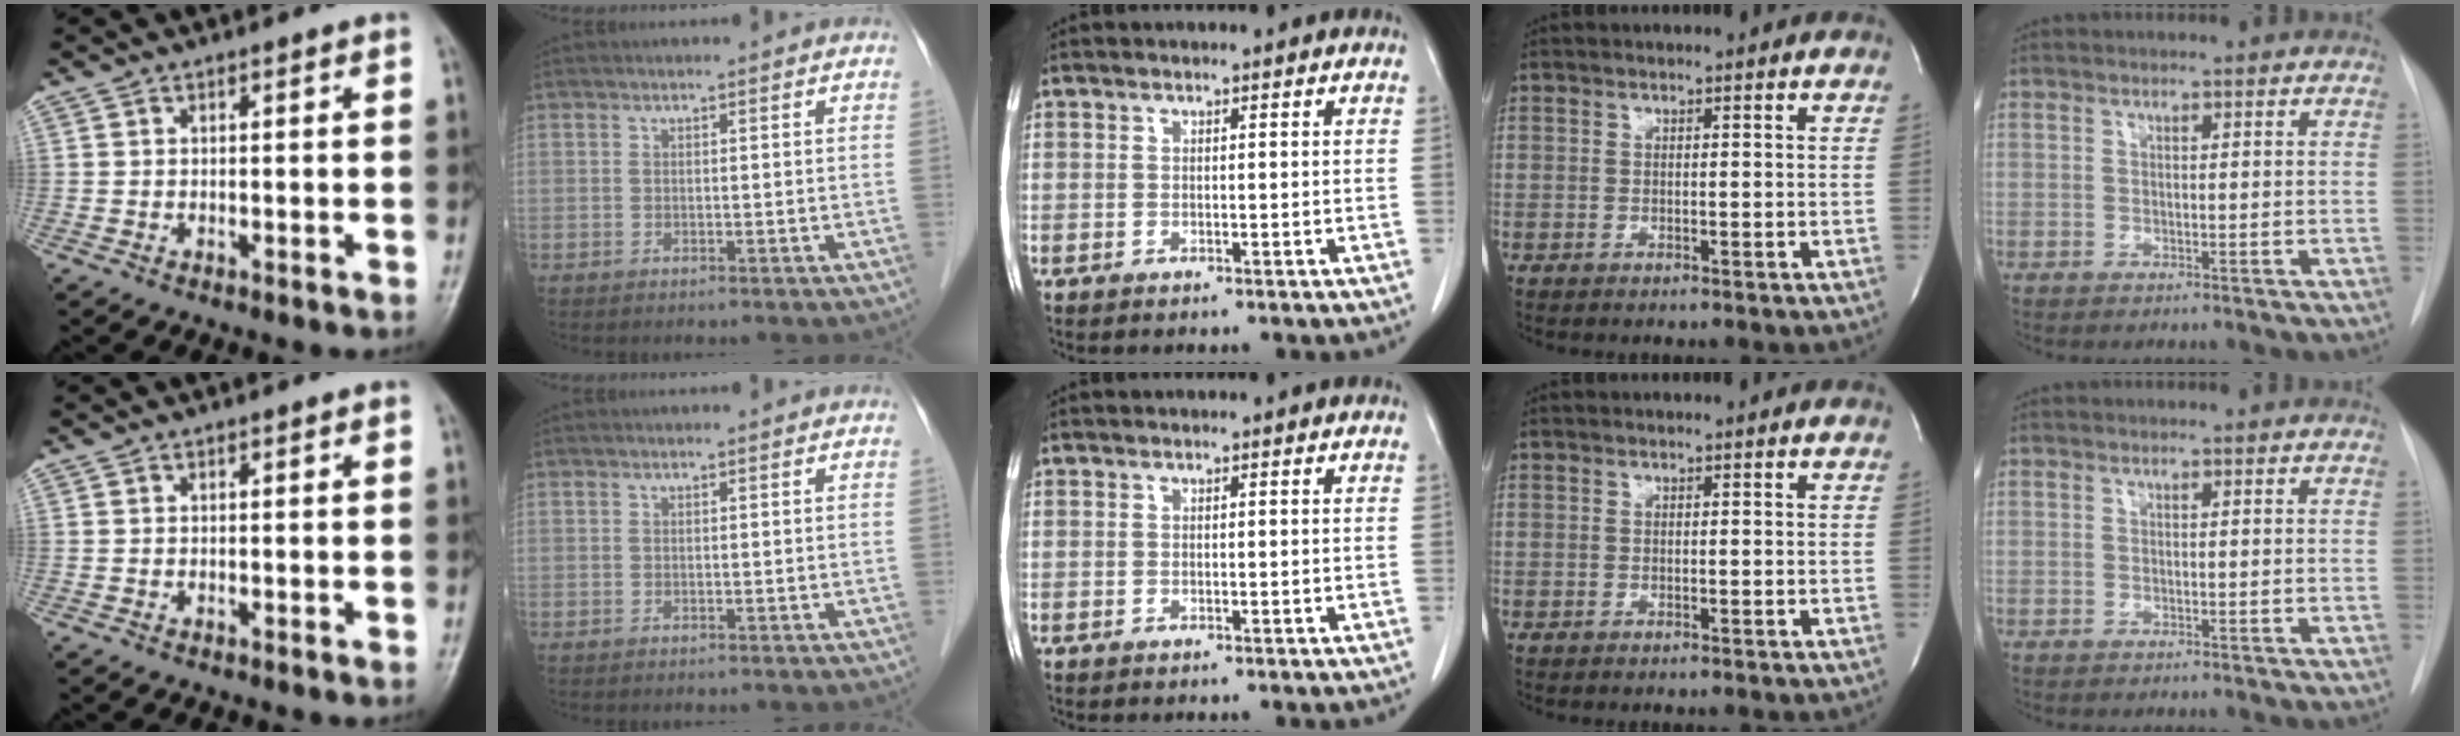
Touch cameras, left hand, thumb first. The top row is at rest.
{}